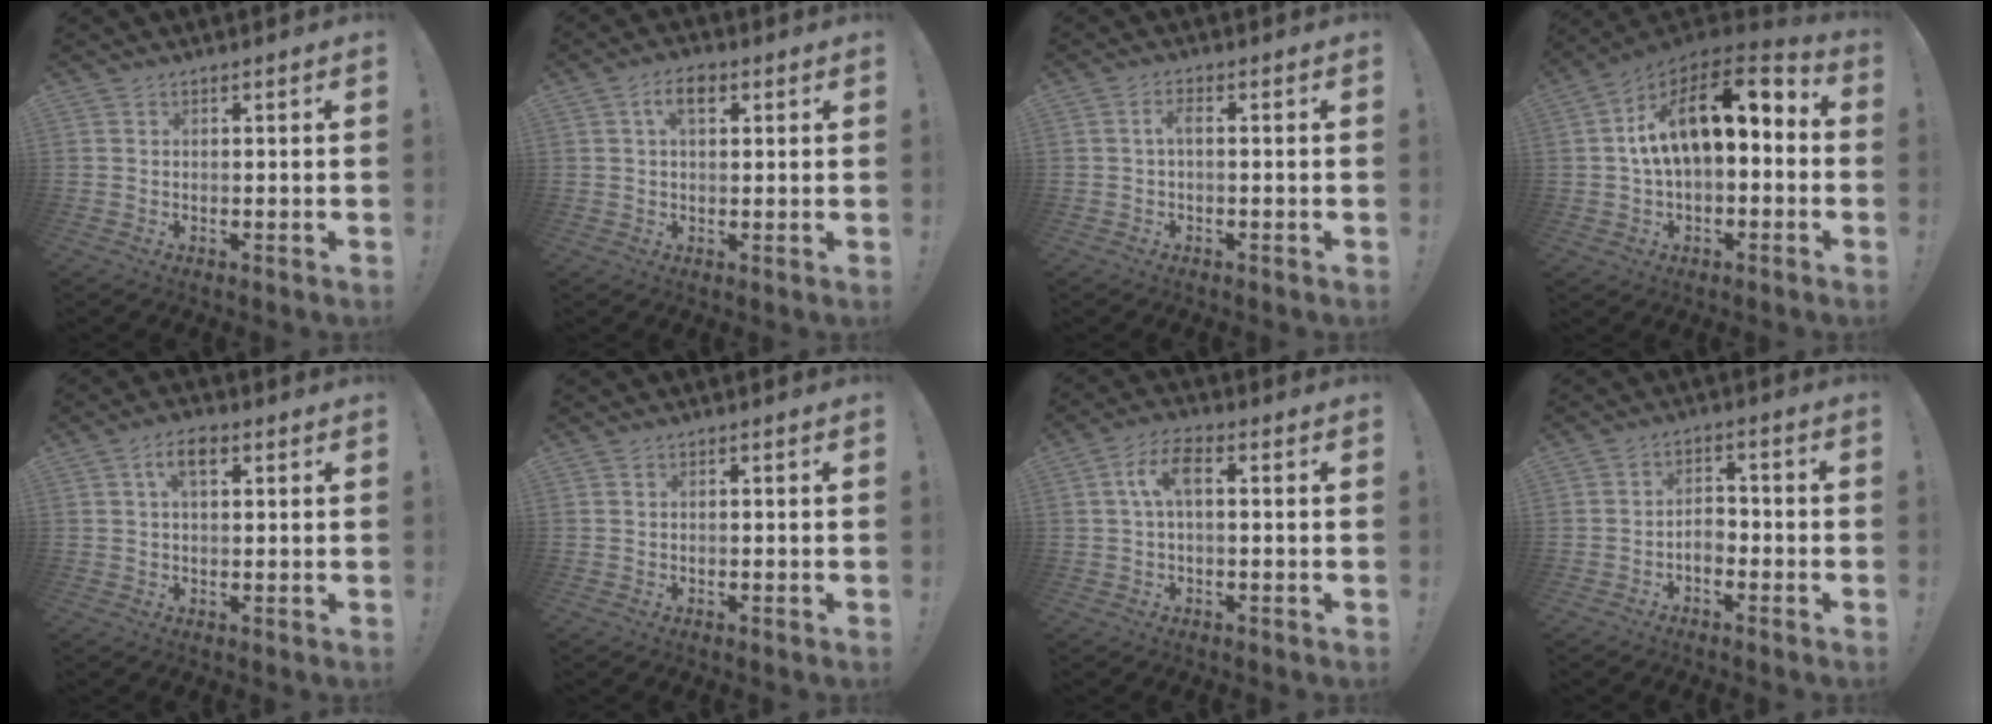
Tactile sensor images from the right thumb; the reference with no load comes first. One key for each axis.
{"total": 6.4, "fx": 1.9, "fy": 4.5, "fz": 4.2, "tx": -0.057, "ty": 0.003, "tz": 0.032}
{"total": 2.7, "fx": -0.4, "fy": 0.7, "fz": 2.6, "tx": -0.049, "ty": 0.008, "tz": -0.009}
{"total": 16.3, "fx": 3.4, "fy": 8.4, "fz": 13.5, "tx": -0.214, "ty": -0.005, "tz": 0.057}
{"total": 5.6, "fx": 2.0, "fy": 2.9, "fz": 4.3, "tx": -0.075, "ty": 0.007, "tz": 0.034}
{"total": 0.0}
{"total": 7.4, "fx": 1.1, "fy": 3.3, "fz": 6.6, "tx": -0.137, "ty": 0.010, "tz": 0.019}
{"total": 4.7, "fx": -1.6, "fy": 3.2, "fz": 3.1, "tx": -0.061, "ty": 0.007, "tz": -0.030}